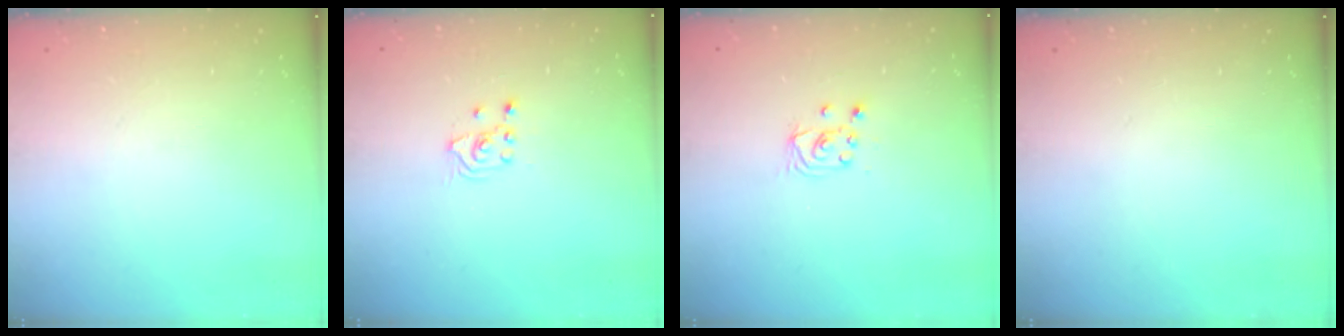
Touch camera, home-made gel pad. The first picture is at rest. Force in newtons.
{"total": 2.5, "press": 2.4, "slide": 0.9}
{"total": 3.4, "press": 3.4, "slide": 0.3}
{"total": 0.0}